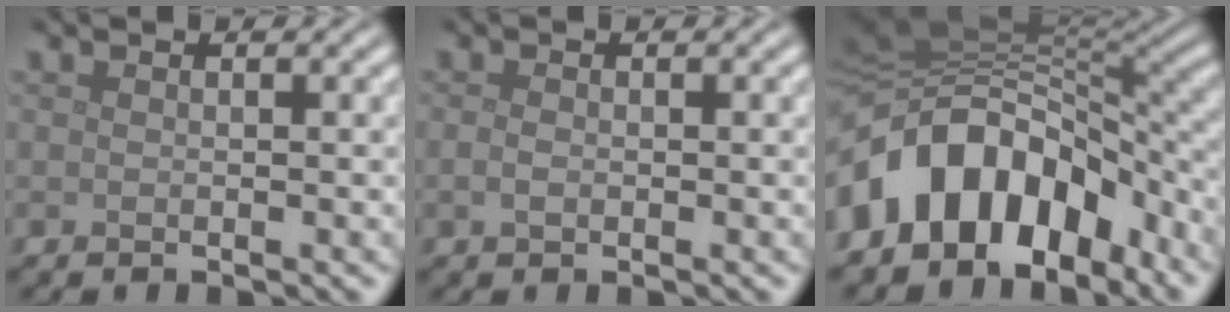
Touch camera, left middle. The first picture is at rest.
{"total": 0.9, "force": [-0.2, 0.6, 0.7], "torque": [-0.018, 0.000, -0.006]}
{"total": 12.0, "force": [-5.0, 8.4, 7.0], "torque": [-0.123, 0.012, -0.094]}